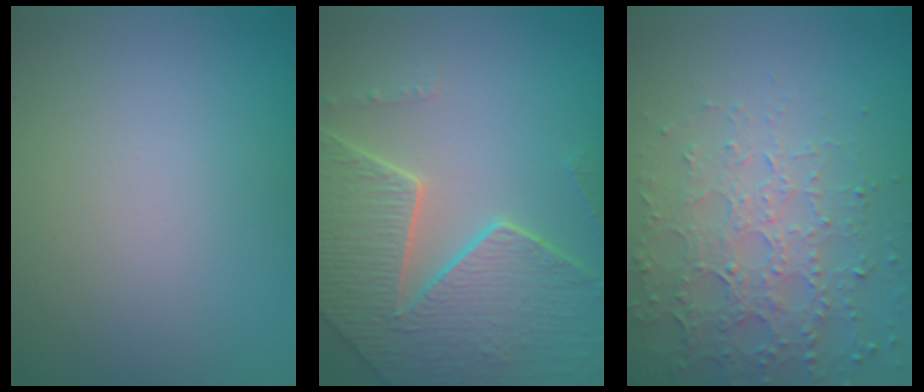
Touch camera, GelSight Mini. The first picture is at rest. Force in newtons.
{"total": 8.3, "press": 5.8, "slide": 5.9}
{"total": 4.3, "press": 4.2, "slide": 1.1}